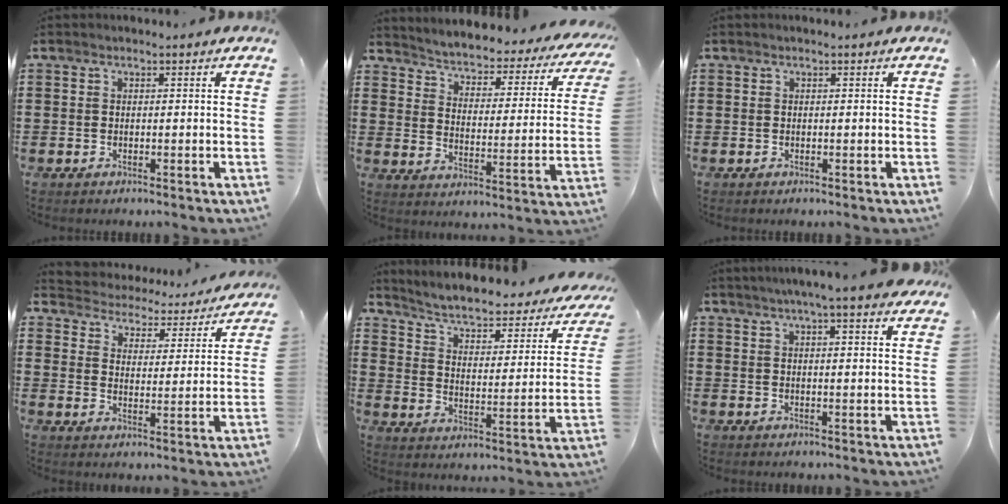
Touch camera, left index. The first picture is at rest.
{"total": 2.4, "force": [2.4, 0.2, 0.3], "torque": [-0.025, -0.032, 0.027]}
{"total": 0.0}
{"total": 3.4, "force": [3.3, 0.3, -0.6], "torque": [-0.016, -0.034, 0.049]}
{"total": 4.2, "force": [3.5, 0.7, 2.3], "torque": [-0.063, -0.033, 0.048]}
{"total": 4.8, "force": [4.1, -0.4, 2.5], "torque": [-0.062, -0.008, 0.072]}